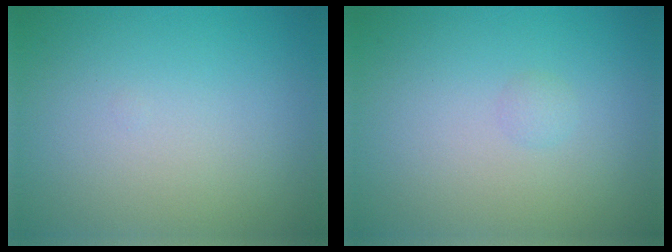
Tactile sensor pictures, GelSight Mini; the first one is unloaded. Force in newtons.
{"total": 0.6, "press": 0.6, "slide": 0.1}